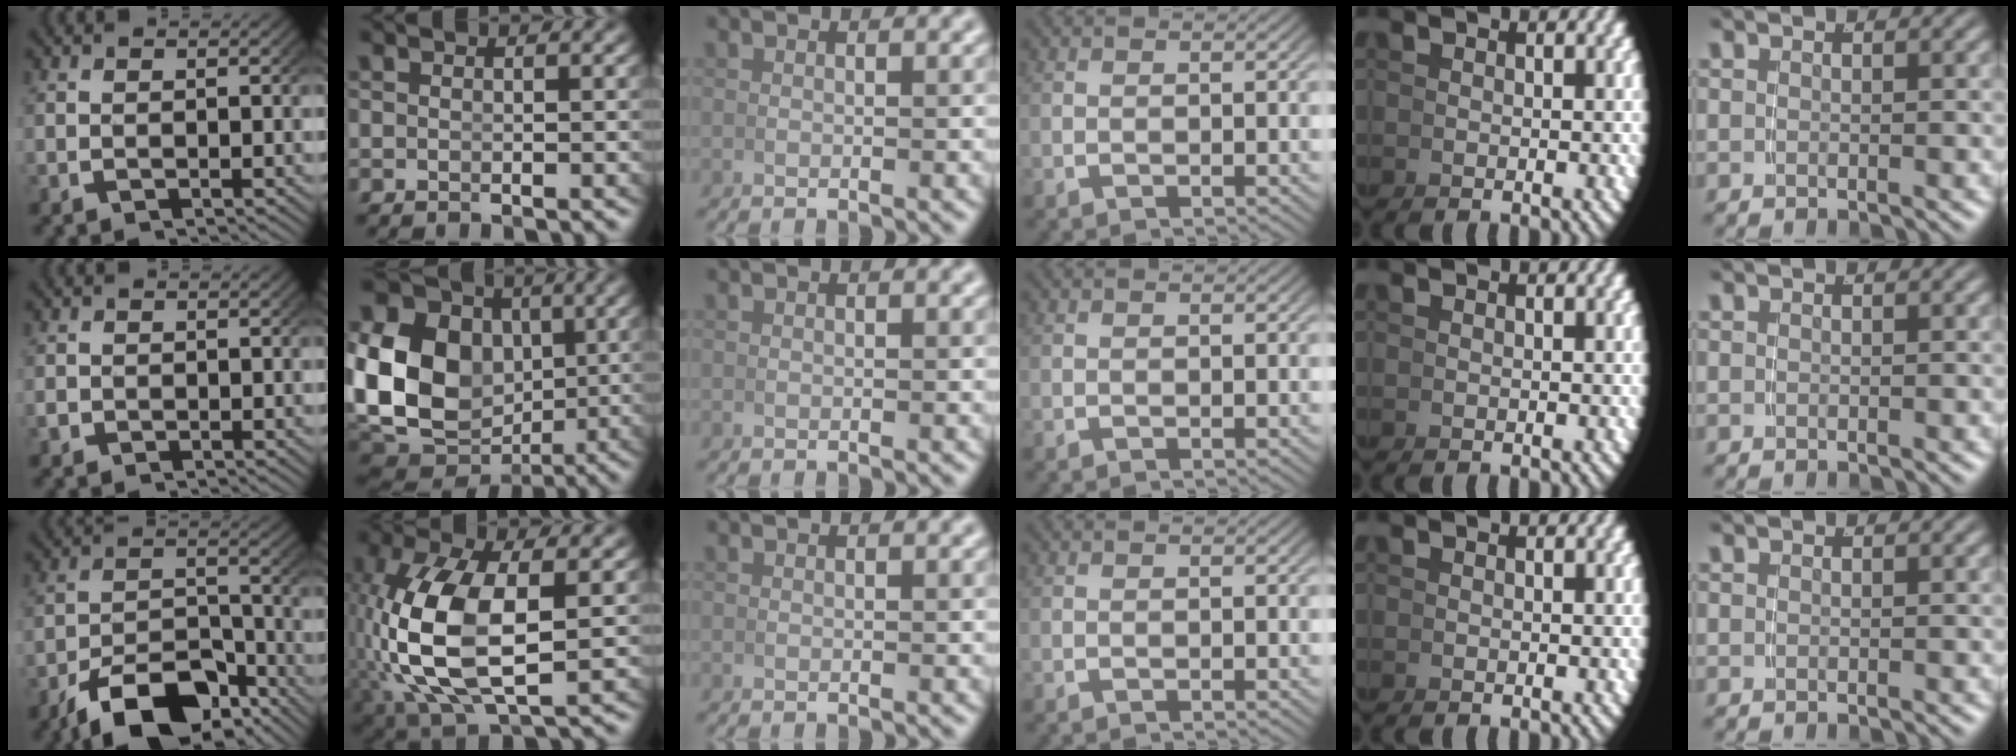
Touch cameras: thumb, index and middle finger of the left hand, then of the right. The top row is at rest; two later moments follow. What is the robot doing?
{"motion": "grasp_and_lifting", "object": "coin"}